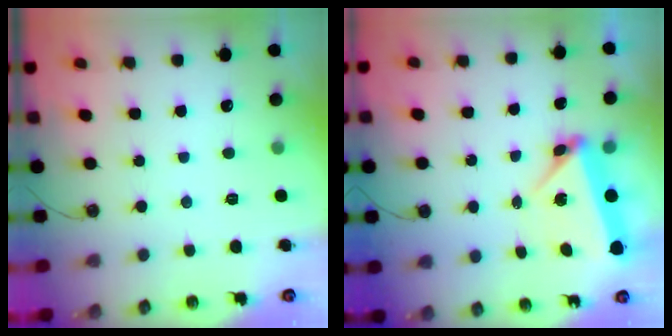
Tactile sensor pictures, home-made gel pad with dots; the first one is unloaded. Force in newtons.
{"total": 5.6, "press": 4.5, "slide": 3.3}